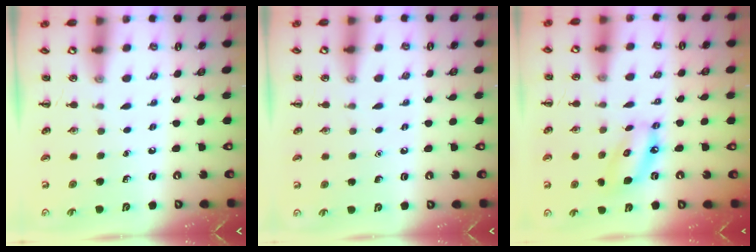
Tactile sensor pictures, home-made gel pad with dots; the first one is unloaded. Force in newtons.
{"total": 1.6, "press": 1.6, "slide": 0.1}
{"total": 10.4, "press": 10.1, "slide": 2.6}